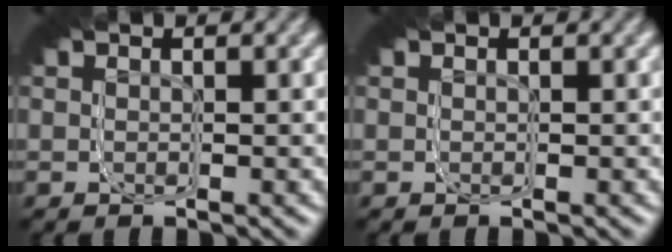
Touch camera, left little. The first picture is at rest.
{"total": 0.0}